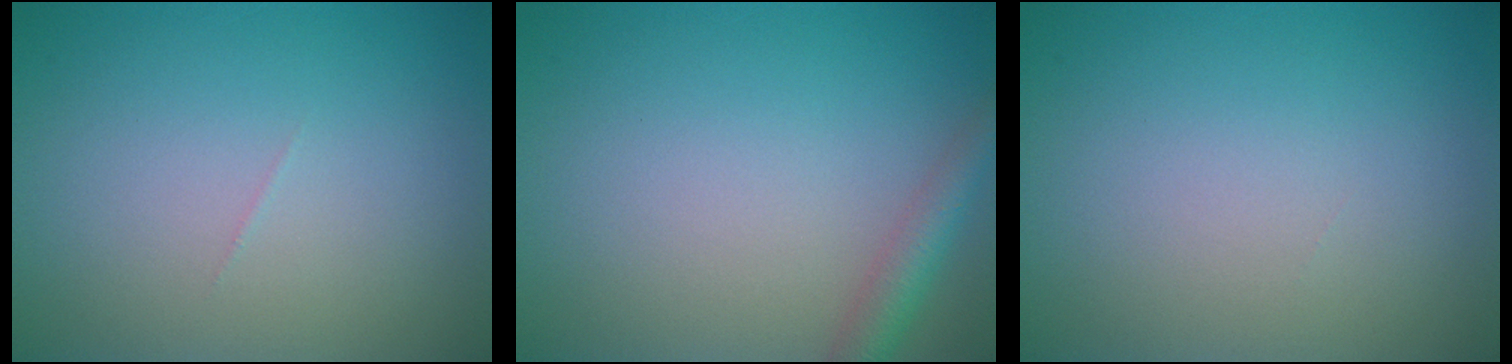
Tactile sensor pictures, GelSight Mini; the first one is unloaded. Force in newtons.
{"total": 2.6, "press": 2.6, "slide": 0.1}
{"total": 0.0}